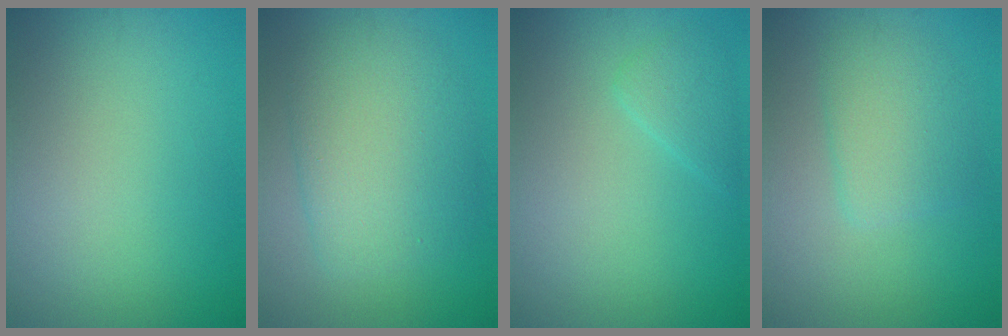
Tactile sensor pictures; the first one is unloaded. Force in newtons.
{"total": 6.0, "press": 6.0, "slide": 0.2}
{"total": 1.6, "press": 1.6, "slide": 0.1}
{"total": 3.4, "press": 3.4, "slide": 0.1}